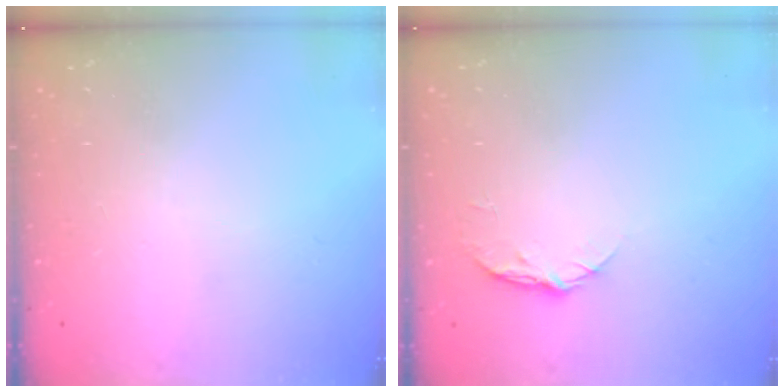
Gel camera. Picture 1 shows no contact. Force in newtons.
{"total": 5.2, "press": 5.2, "slide": 0.7}